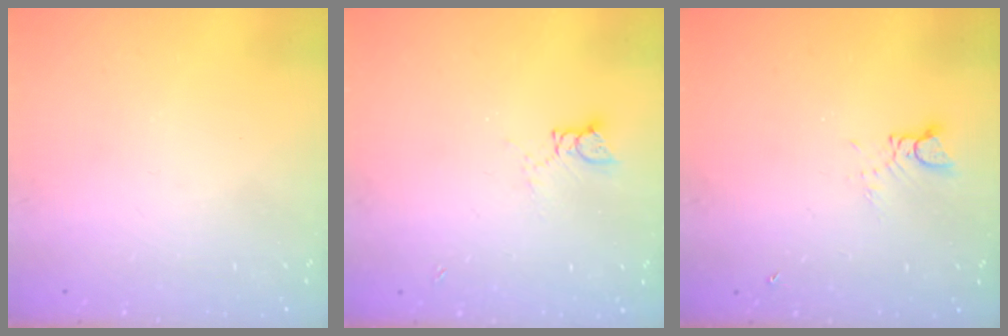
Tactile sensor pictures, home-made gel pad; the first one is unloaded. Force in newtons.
{"total": 3.4, "press": 3.4, "slide": 0.3}
{"total": 2.7, "press": 2.7, "slide": 0.2}